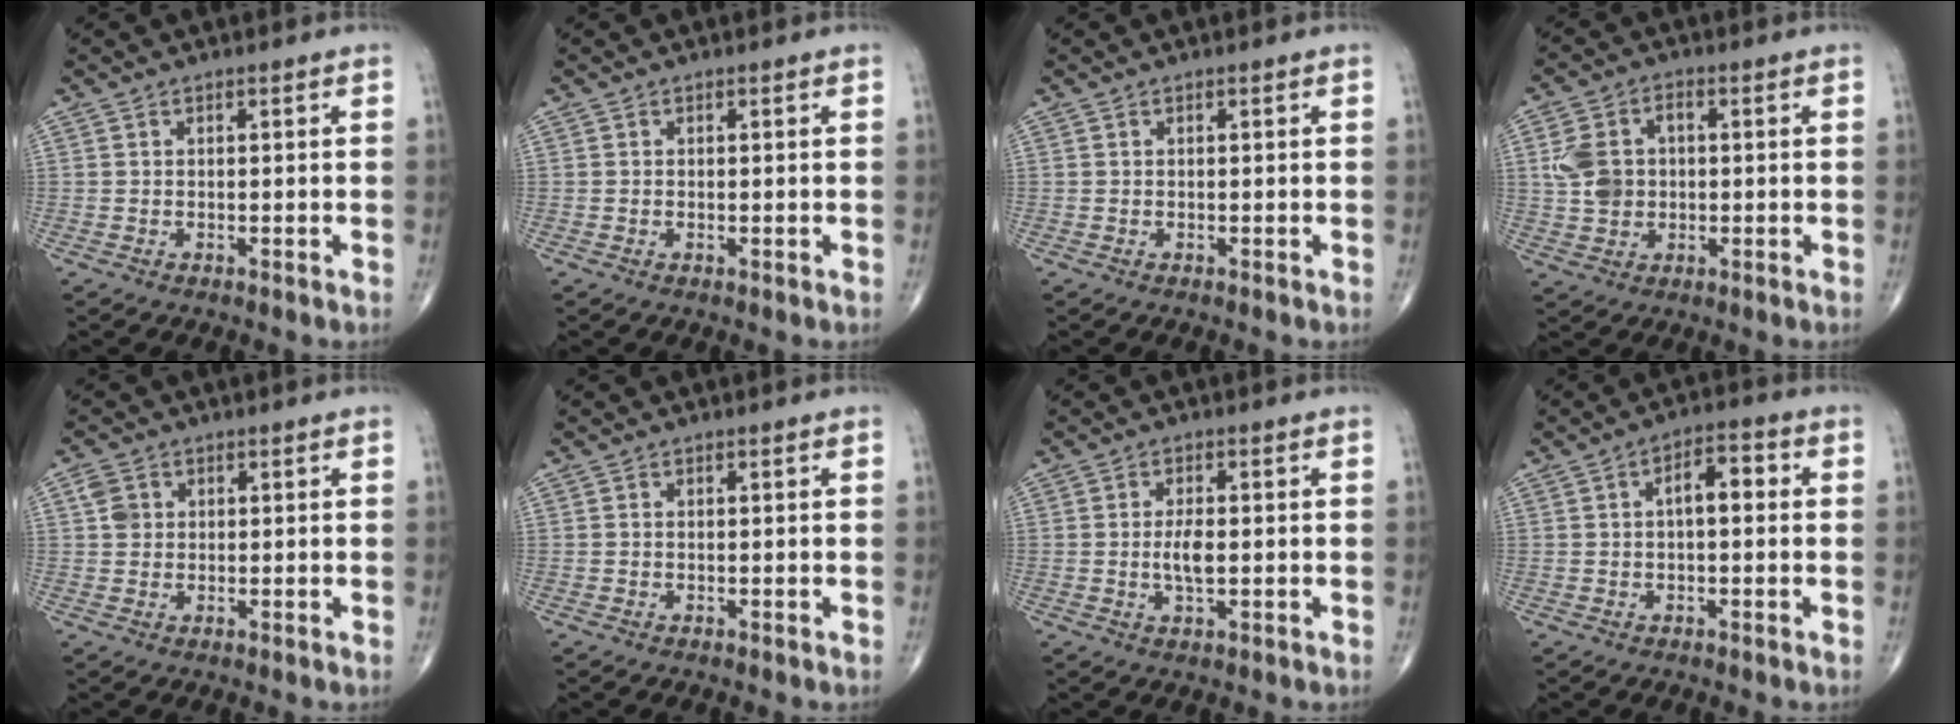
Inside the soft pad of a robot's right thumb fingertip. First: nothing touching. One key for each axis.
{"total": 0.0}
{"total": 0.0}
{"total": 7.8, "fx": 0.6, "fy": 6.0, "fz": 5.0, "tx": -0.085, "ty": 0.012, "tz": 0.012}
{"total": 3.0, "fx": 0.8, "fy": 2.6, "fz": 1.5, "tx": -0.017, "ty": 0.003, "tz": 0.014}
{"total": 0.0}
{"total": 4.0, "fx": -0.3, "fy": 1.6, "fz": 3.7, "tx": -0.071, "ty": -0.004, "tz": -0.006}
{"total": 5.6, "fx": 0.6, "fy": 2.7, "fz": 4.9, "tx": -0.064, "ty": 0.020, "tz": -0.001}